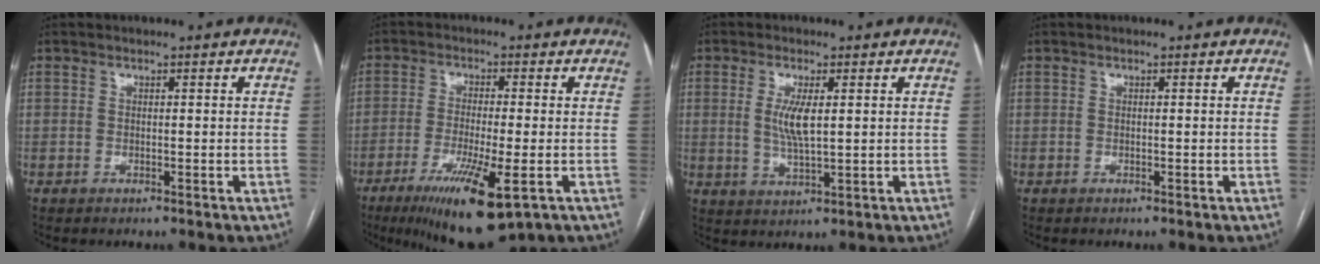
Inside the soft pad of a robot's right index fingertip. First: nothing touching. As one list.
[{"total": 12.4, "force": [-5.9, 1.9, 10.7], "torque": [-0.184, -0.034, -0.092]}, {"total": 4.9, "force": [0.9, 1.2, 4.7], "torque": [-0.099, -0.003, 0.020]}, {"total": 0.0}]